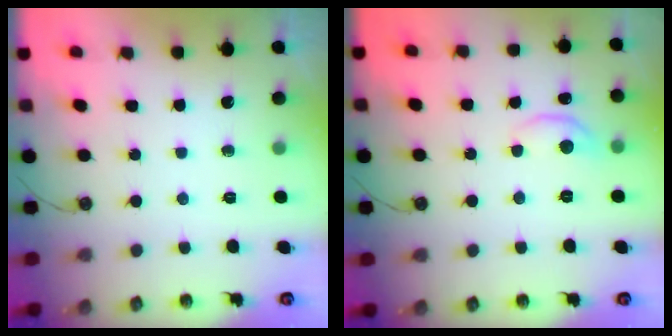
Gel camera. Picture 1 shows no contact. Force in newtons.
{"total": 4.0, "press": 4.0, "slide": 0.4}